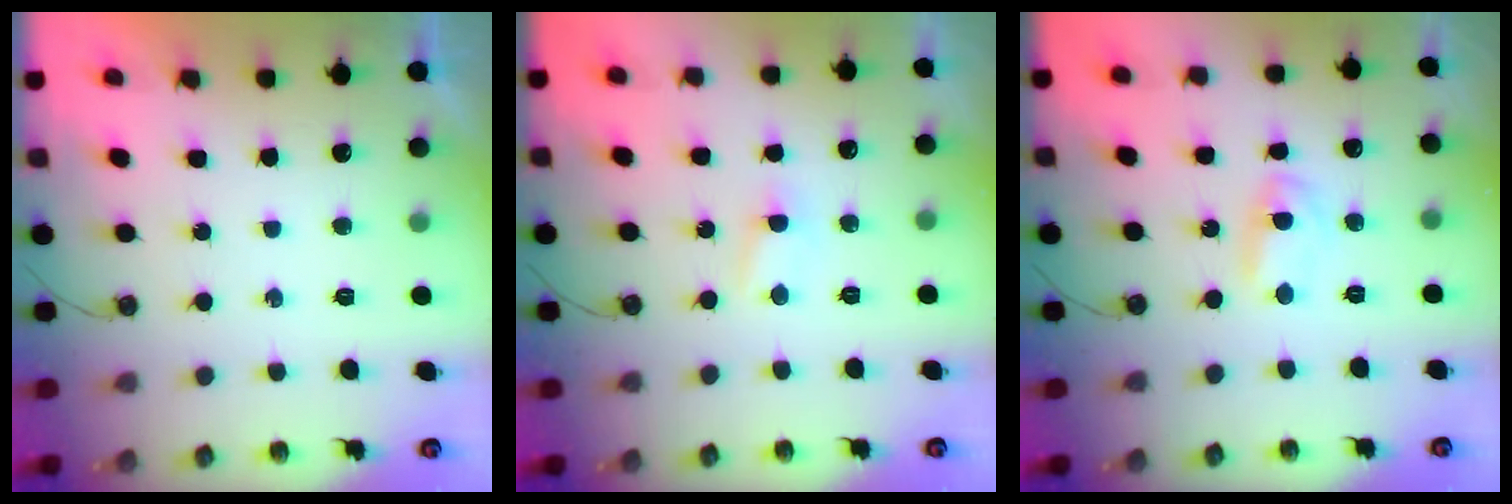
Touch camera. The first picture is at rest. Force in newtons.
{"total": 2.8, "press": 2.8, "slide": 0.3}
{"total": 2.7, "press": 2.7, "slide": 0.2}